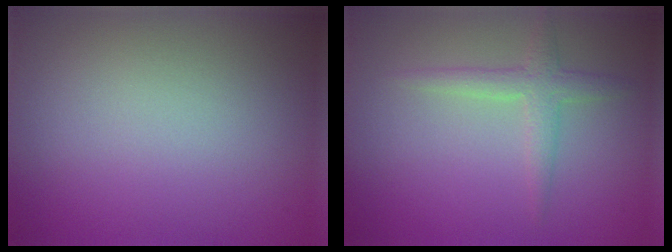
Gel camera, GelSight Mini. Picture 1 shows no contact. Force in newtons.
{"total": 2.1, "press": 2.1, "slide": 0.0}